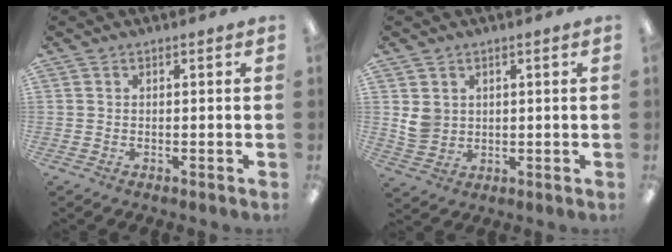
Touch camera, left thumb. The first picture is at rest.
{"total": 5.4, "force": [1.6, 5.0, 1.5], "torque": [-0.023, 0.005, 0.034]}